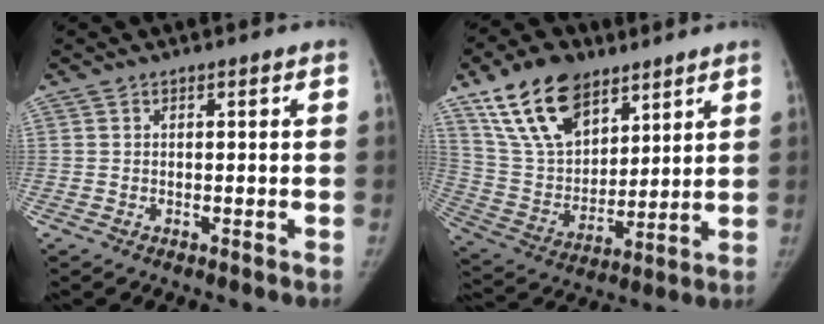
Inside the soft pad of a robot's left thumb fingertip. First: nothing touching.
{"total": 18.4, "force": [11.5, 10.5, 9.9], "torque": [-0.145, -0.040, 0.224]}